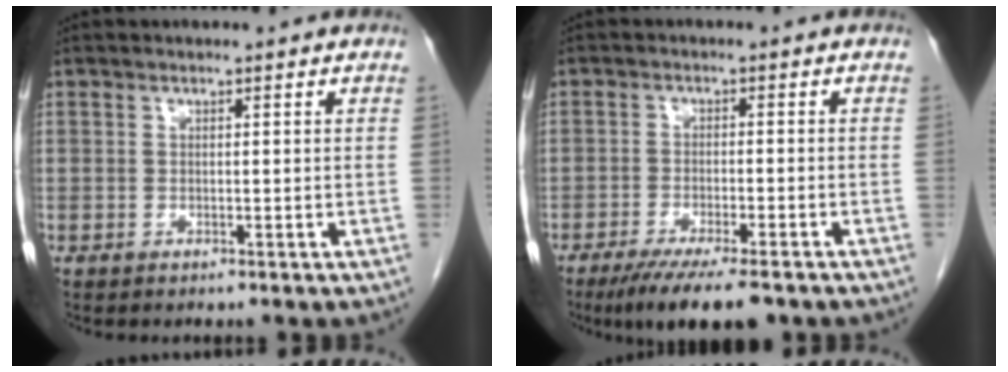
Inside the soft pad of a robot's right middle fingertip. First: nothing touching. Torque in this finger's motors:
{"motor_torque": [0.23, -0.22, 0.12, 0.06]}